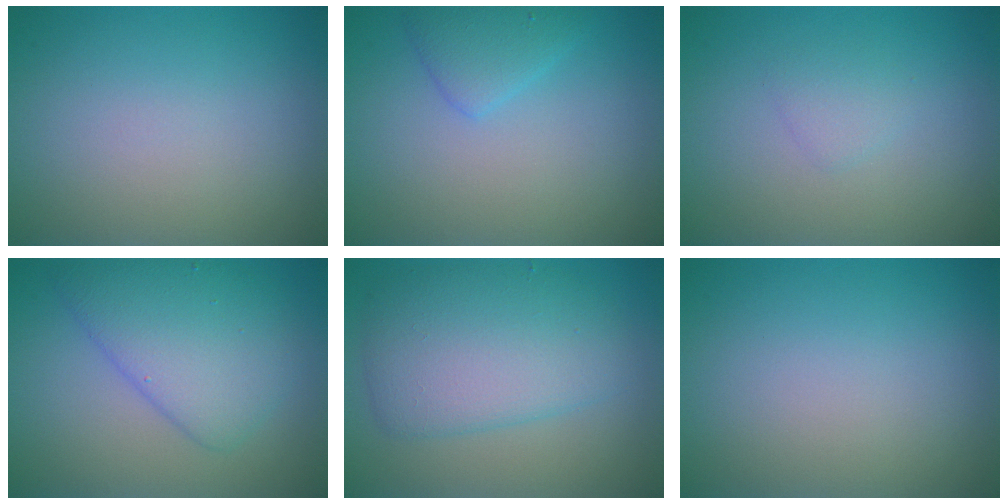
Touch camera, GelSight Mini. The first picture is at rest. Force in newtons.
{"total": 2.2, "press": 2.2, "slide": 0.1}
{"total": 1.1, "press": 1.1, "slide": 0.0}
{"total": 5.5, "press": 5.5, "slide": 0.2}
{"total": 6.0, "press": 6.0, "slide": 0.1}
{"total": 0.0}